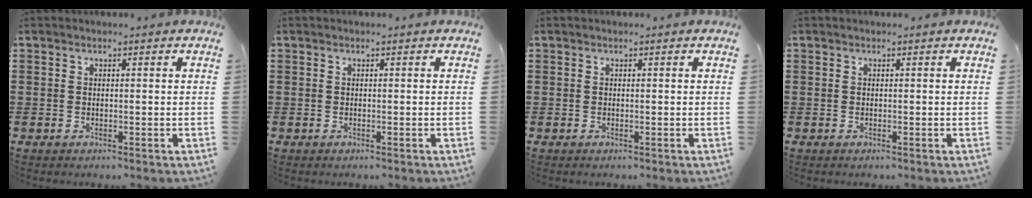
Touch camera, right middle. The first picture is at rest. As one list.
[{"total": 0.0}, {"total": 0.0}, {"total": 0.0}]